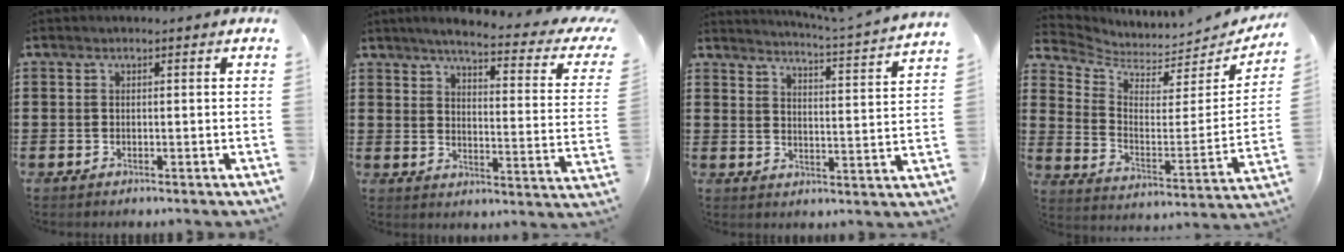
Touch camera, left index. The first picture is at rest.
{"total": 4.9, "force": [3.6, -0.3, 3.2], "torque": [-0.074, -0.031, 0.053]}
{"total": 3.4, "force": [3.1, -1.2, 1.0], "torque": [-0.029, -0.042, 0.043]}
{"total": 4.3, "force": [4.1, 0.8, 1.0], "torque": [-0.048, -0.050, 0.068]}